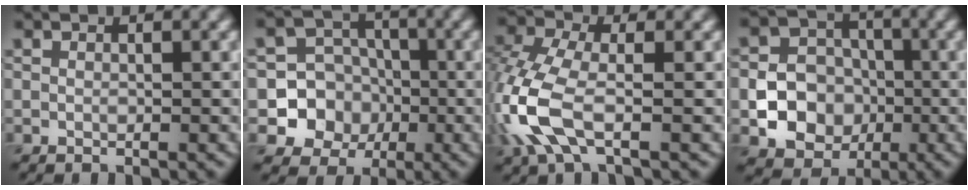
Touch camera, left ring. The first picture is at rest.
{"total": 7.5, "force": [-2.0, 7.1, 1.5], "torque": [-0.004, 0.002, -0.059]}
{"total": 6.9, "force": [-2.4, 3.4, 5.5], "torque": [-0.159, 0.001, -0.061]}
{"total": 8.7, "force": [-2.0, 7.8, 3.3], "torque": [-0.039, -0.006, -0.055]}